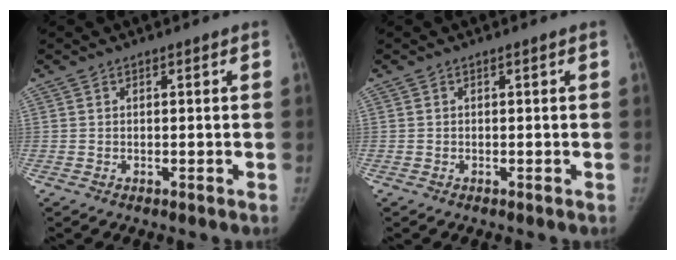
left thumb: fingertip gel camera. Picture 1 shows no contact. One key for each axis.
{"total": 0.0}